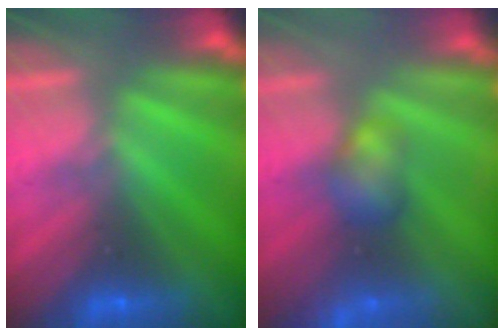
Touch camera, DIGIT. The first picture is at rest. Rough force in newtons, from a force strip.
{"total": 3.0}